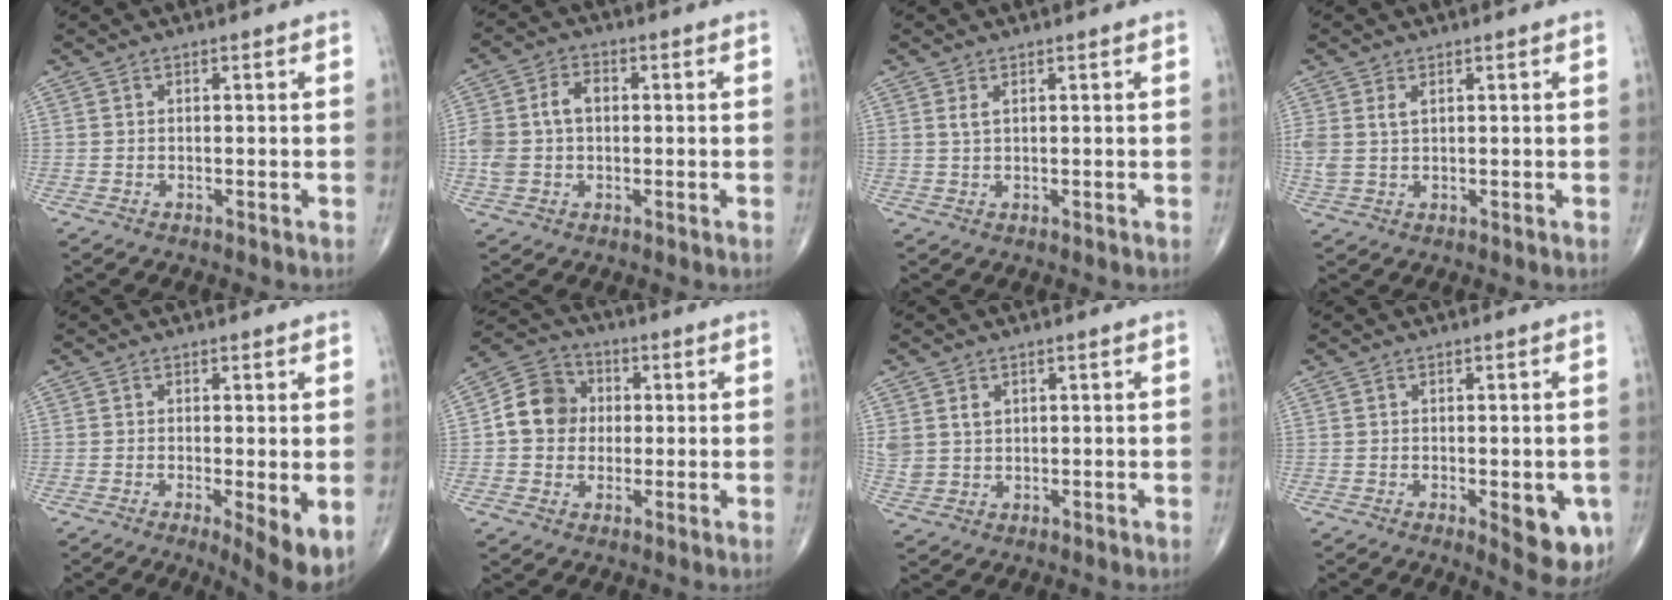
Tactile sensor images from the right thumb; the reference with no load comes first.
{"total": 7.8, "force": [0.4, 5.5, 5.5], "torque": [-0.115, 0.024, 0.007]}
{"total": 1.5, "force": [0.7, 0.6, 1.1], "torque": [-0.024, 0.002, 0.019]}
{"total": 3.5, "force": [1.2, 2.0, 2.6], "torque": [-0.069, 0.007, 0.032]}
{"total": 6.0, "force": [-1.3, 1.2, 5.7], "torque": [-0.085, -0.019, -0.023]}
{"total": 9.6, "force": [0.6, 8.4, 4.5], "torque": [-0.057, 0.018, -0.002]}
{"total": 4.6, "force": [1.7, 3.6, 2.4], "torque": [-0.042, -0.004, 0.043]}
{"total": 8.6, "force": [-2.5, 3.3, 7.6], "torque": [-0.067, -0.011, -0.024]}